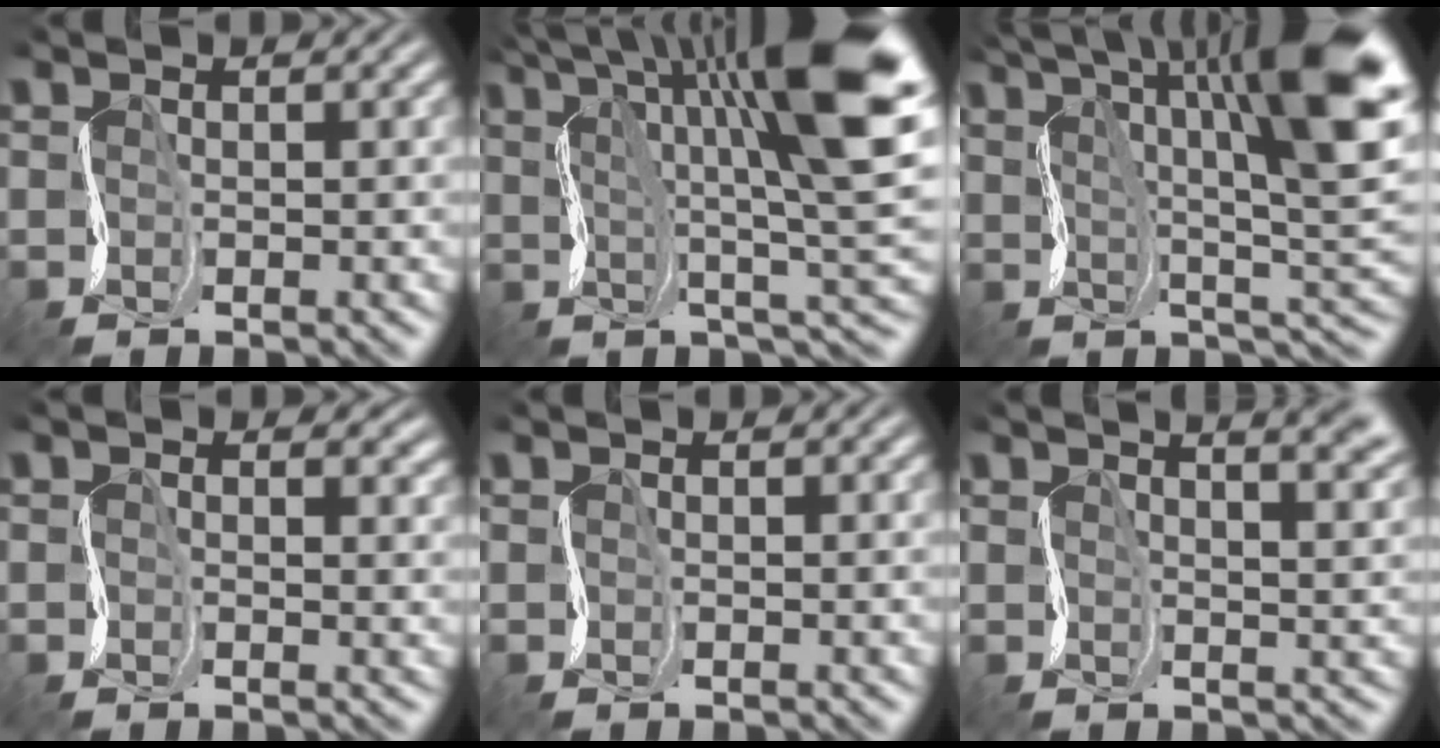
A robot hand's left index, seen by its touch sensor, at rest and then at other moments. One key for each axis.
{"total": 14.7, "fx": 5.7, "fy": 3.4, "fz": 13.1, "tx": -0.215, "ty": 0.012, "tz": 0.098}
{"total": 15.0, "fx": 6.0, "fy": 4.0, "fz": 13.2, "tx": -0.215, "ty": 0.011, "tz": 0.100}
{"total": 1.6, "fx": 0.7, "fy": 1.0, "fz": 1.1, "tx": -0.012, "ty": 0.000, "tz": 0.007}
{"total": 0.0}
{"total": 8.4, "fx": 5.0, "fy": 3.3, "fz": 6.0, "tx": -0.045, "ty": 0.043, "tz": 0.040}